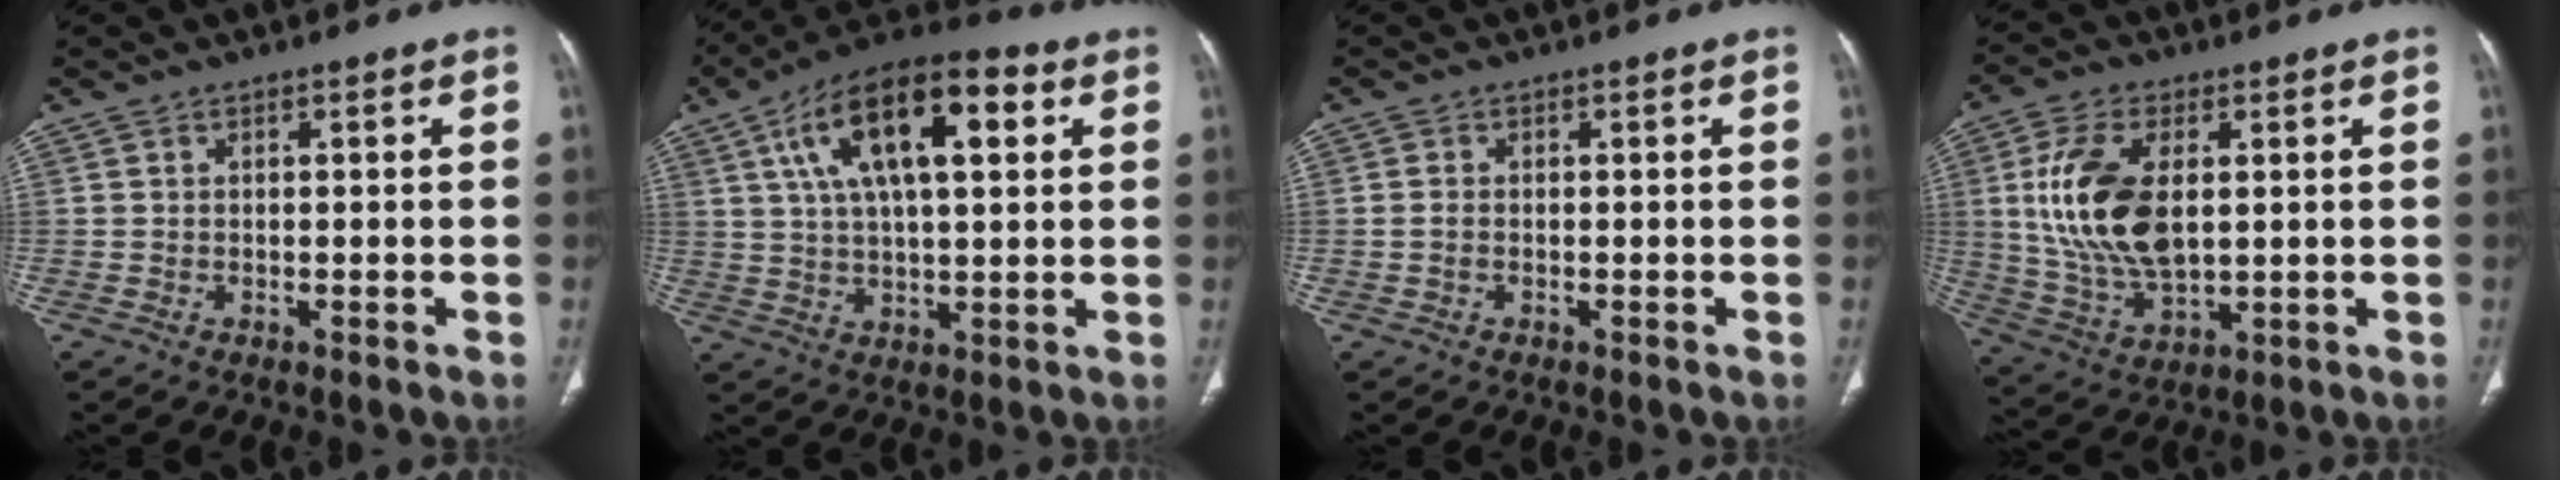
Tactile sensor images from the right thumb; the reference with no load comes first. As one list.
[{"total": 18.7, "force": [6.4, 7.8, 15.7], "torque": [-0.253, 0.010, 0.100]}, {"total": 1.3, "force": [-0.2, 0.8, 1.0], "torque": [-0.025, 0.000, -0.003]}, {"total": 16.1, "force": [2.4, 8.6, 13.4], "torque": [-0.269, -0.010, 0.055]}]